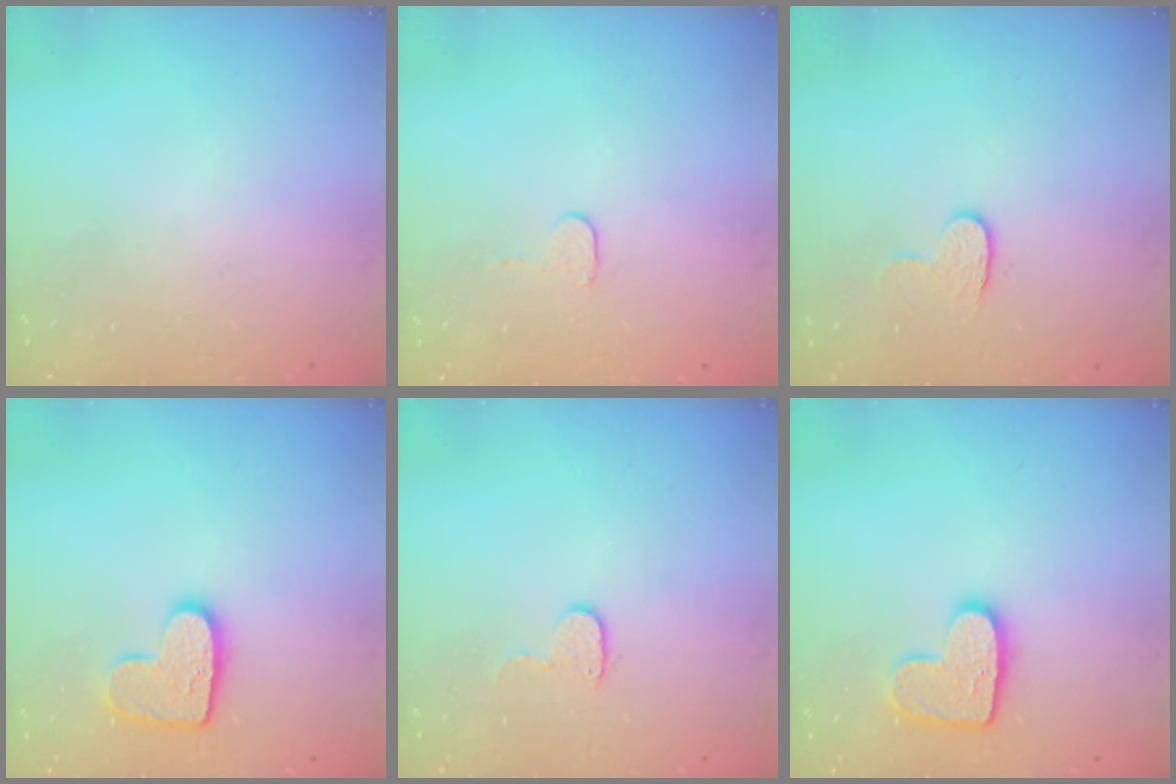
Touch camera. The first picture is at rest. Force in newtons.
{"total": 3.7, "press": 3.7, "slide": 0.3}
{"total": 3.8, "press": 3.8, "slide": 0.4}
{"total": 10.7, "press": 10.7, "slide": 0.5}
{"total": 4.6, "press": 4.6, "slide": 0.4}
{"total": 10.7, "press": 10.7, "slide": 0.5}